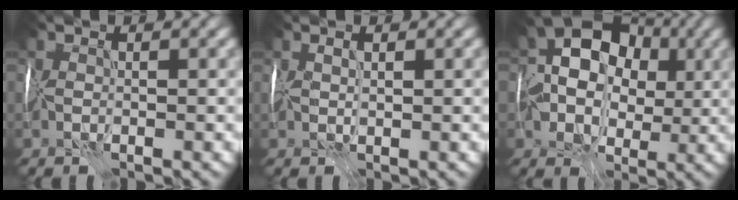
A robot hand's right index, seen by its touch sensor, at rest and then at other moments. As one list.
[{"total": 0.8, "force": [0.7, 0.1, 0.4], "torque": [-0.006, 0.008, 0.014]}, {"total": 9.6, "force": [1.1, 7.5, 6.0], "torque": [-0.078, 0.025, 0.002]}]